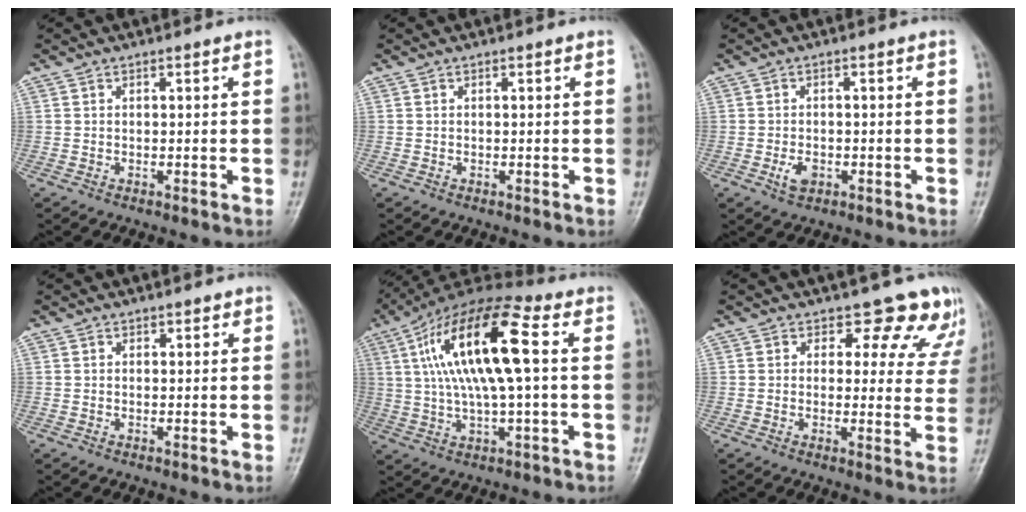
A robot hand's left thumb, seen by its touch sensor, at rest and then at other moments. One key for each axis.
{"total": 0.0}
{"total": 3.2, "fx": -1.2, "fy": 2.0, "fz": 2.1, "tx": -0.036, "ty": 0.005, "tz": -0.019}
{"total": 0.8, "fx": 0.5, "fy": 0.5, "fz": 0.4, "tx": 0.003, "ty": -0.001, "tz": 0.003}
{"total": 18.2, "fx": 3.4, "fy": 5.5, "fz": 17.0, "tx": -0.323, "ty": 0.026, "tz": 0.055}
{"total": 10.4, "fx": 8.6, "fy": 5.5, "fz": 2.2, "tx": 0.033, "ty": -0.045, "tz": 0.067}